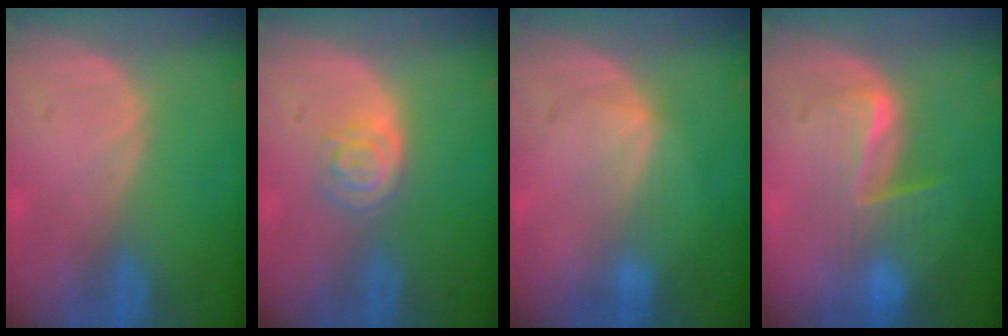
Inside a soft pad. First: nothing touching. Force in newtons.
{"total": 3.7, "press": 3.6, "slide": 1.0}
{"total": 2.7, "press": 2.7, "slide": 0.4}
{"total": 6.2, "press": 6.1, "slide": 1.5}